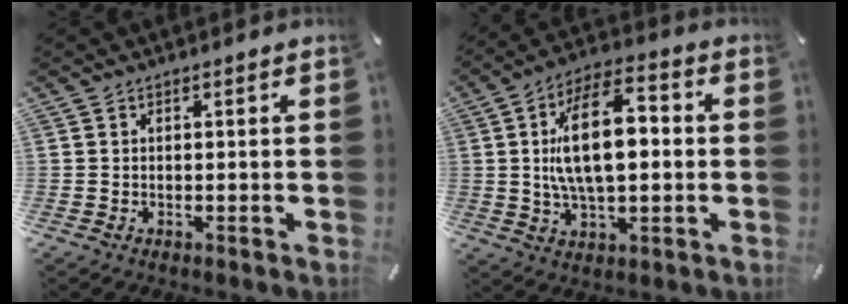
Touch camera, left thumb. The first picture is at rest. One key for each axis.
{"total": 16.6, "fx": 0.9, "fy": 8.7, "fz": 14.0, "tx": -0.255, "ty": 0.005, "tz": 0.013}